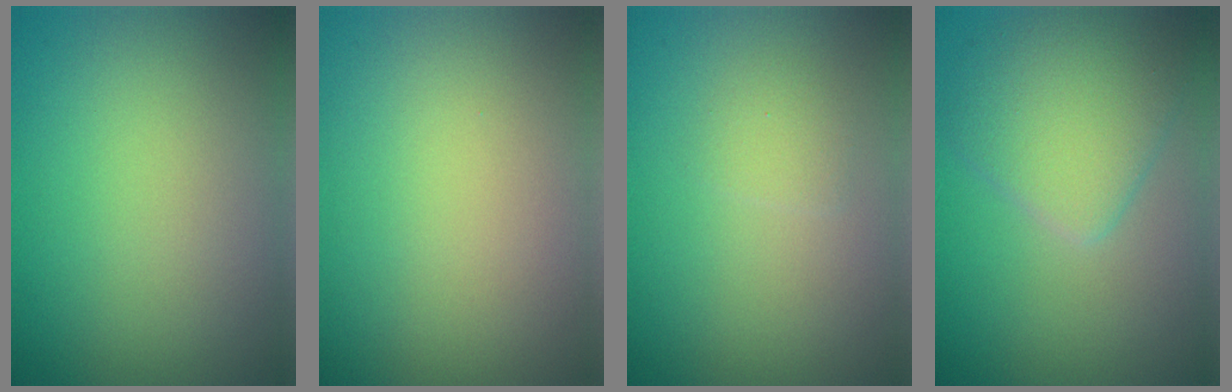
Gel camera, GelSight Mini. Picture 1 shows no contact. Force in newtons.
{"total": 0.0}
{"total": 1.1, "press": 1.1, "slide": 0.1}
{"total": 4.8, "press": 4.8, "slide": 0.2}